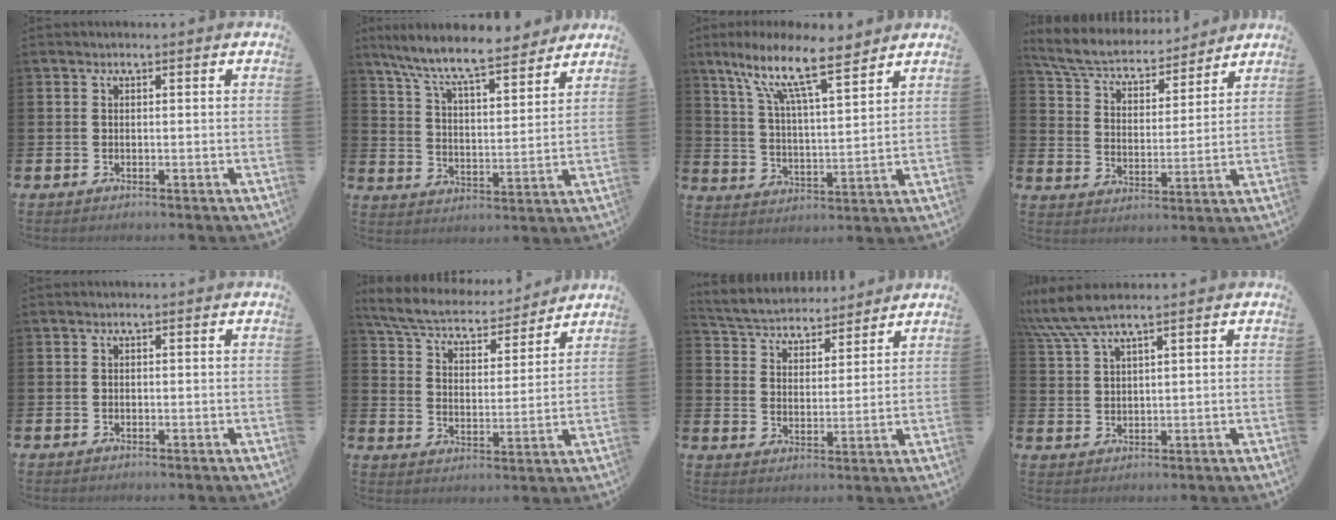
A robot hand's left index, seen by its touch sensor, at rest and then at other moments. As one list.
[{"total": 9.5, "force": [8.6, 1.5, 3.7], "torque": [-0.101, -0.057, 0.149]}, {"total": 11.9, "force": [9.3, 2.5, 7.1], "torque": [-0.152, -0.041, 0.158]}, {"total": 6.6, "force": [6.2, 1.6, 1.5], "torque": [-0.063, -0.044, 0.108]}, {"total": 0.0}, {"total": 7.1, "force": [6.7, 1.5, 1.8], "torque": [-0.072, -0.046, 0.116]}, {"total": 4.8, "force": [4.6, 1.3, -0.2], "torque": [-0.026, -0.035, 0.077]}, {"total": 5.8, "force": [4.9, 0.4, 3.1], "torque": [-0.077, -0.011, 0.089]}]